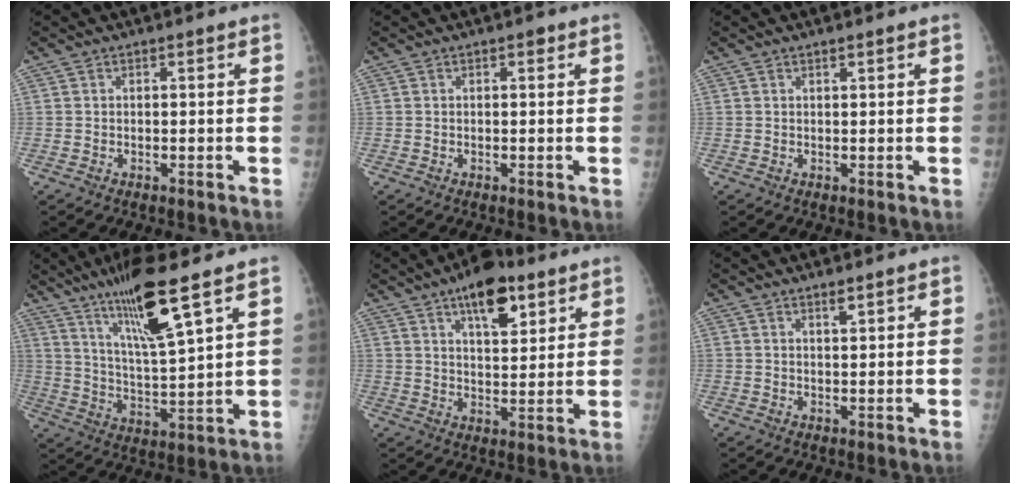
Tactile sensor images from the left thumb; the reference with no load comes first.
{"total": 0.7, "force": [0.3, 0.4, 0.5], "torque": [-0.002, 0.000, 0.002]}
{"total": 0.6, "force": [0.5, 0.1, 0.3], "torque": [-0.006, -0.003, 0.008]}
{"total": 14.0, "force": [8.5, 1.4, 11.1], "torque": [-0.202, -0.051, 0.162]}
{"total": 11.1, "force": [6.4, 4.8, 7.7], "torque": [-0.092, -0.031, 0.099]}
{"total": 1.7, "force": [1.3, 0.4, 1.1], "torque": [-0.014, -0.009, 0.022]}